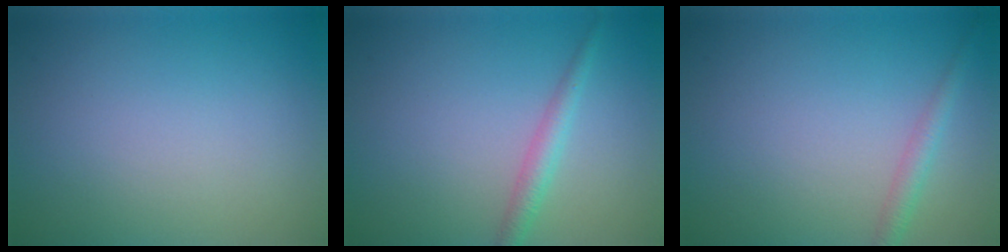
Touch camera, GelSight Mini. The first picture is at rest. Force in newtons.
{"total": 2.0, "press": 2.0, "slide": 0.1}
{"total": 1.7, "press": 1.7, "slide": 0.1}